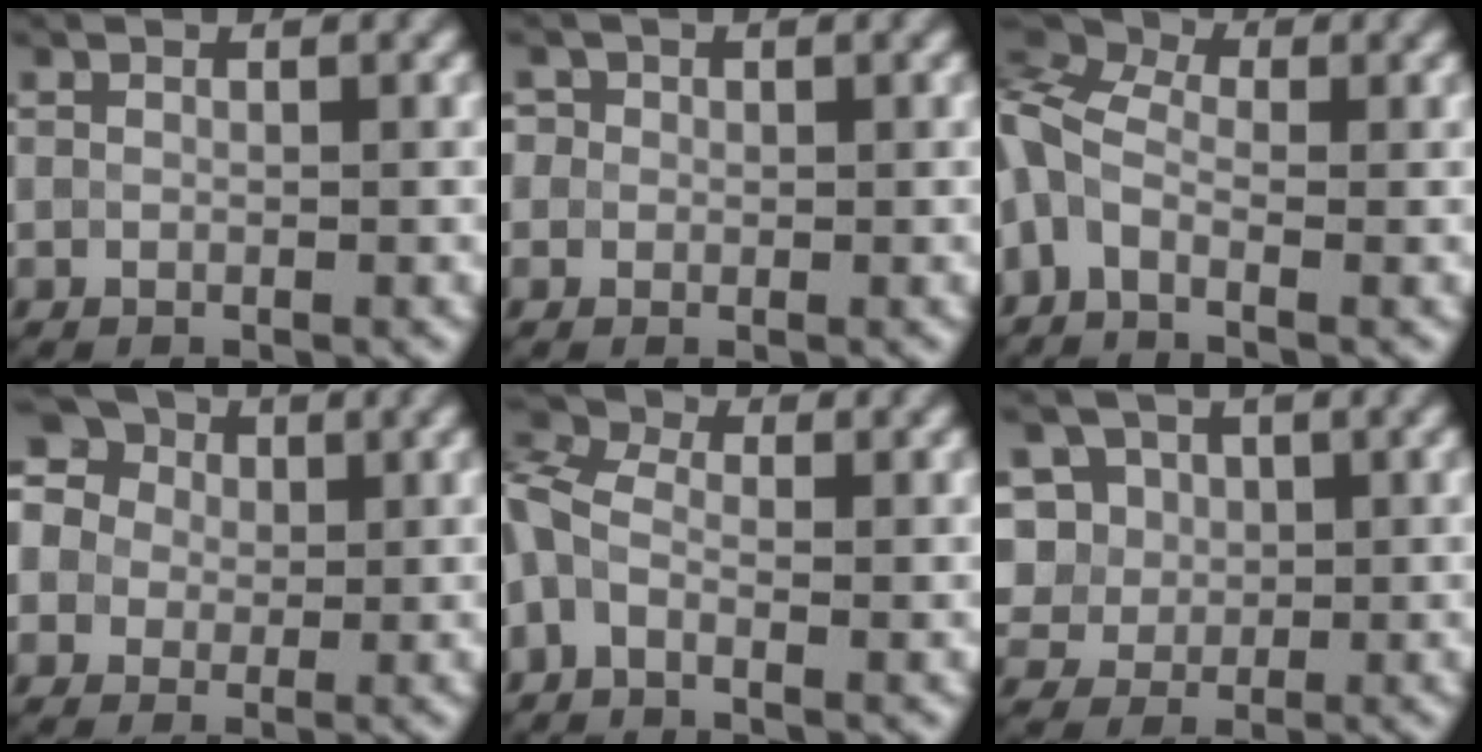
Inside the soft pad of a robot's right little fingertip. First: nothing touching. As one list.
[{"total": 2.5, "force": [1.1, 2.1, 0.9], "torque": [-0.002, 0.021, -0.003]}, {"total": 6.1, "force": [-0.8, 3.4, 5.0], "torque": [-0.124, 0.015, -0.034]}, {"total": 13.3, "force": [4.4, 11.1, 5.9], "torque": [-0.136, 0.056, 0.040]}, {"total": 4.9, "force": [-1.2, 2.9, 3.9], "torque": [-0.104, 0.007, -0.036]}, {"total": 8.2, "force": [2.8, 6.8, 3.5], "torque": [-0.067, 0.029, 0.029]}]